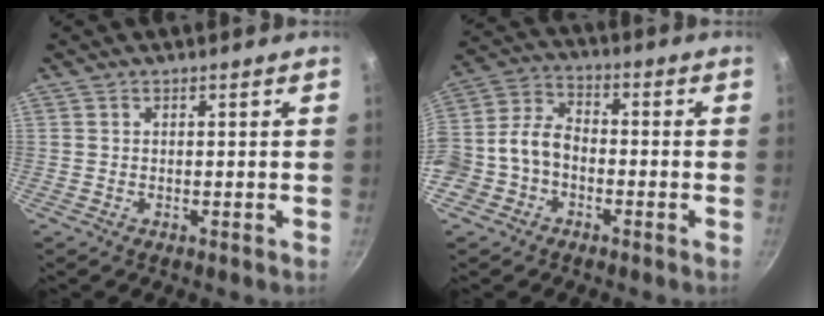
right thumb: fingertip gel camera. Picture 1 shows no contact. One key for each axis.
{"total": 11.1, "fx": -3.5, "fy": 8.3, "fz": 6.5, "tx": -0.120, "ty": 0.051, "tz": -0.079}